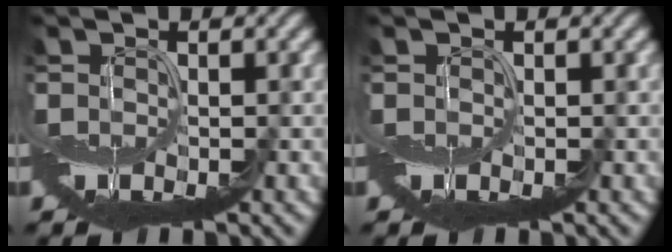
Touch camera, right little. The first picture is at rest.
{"total": 0.0}